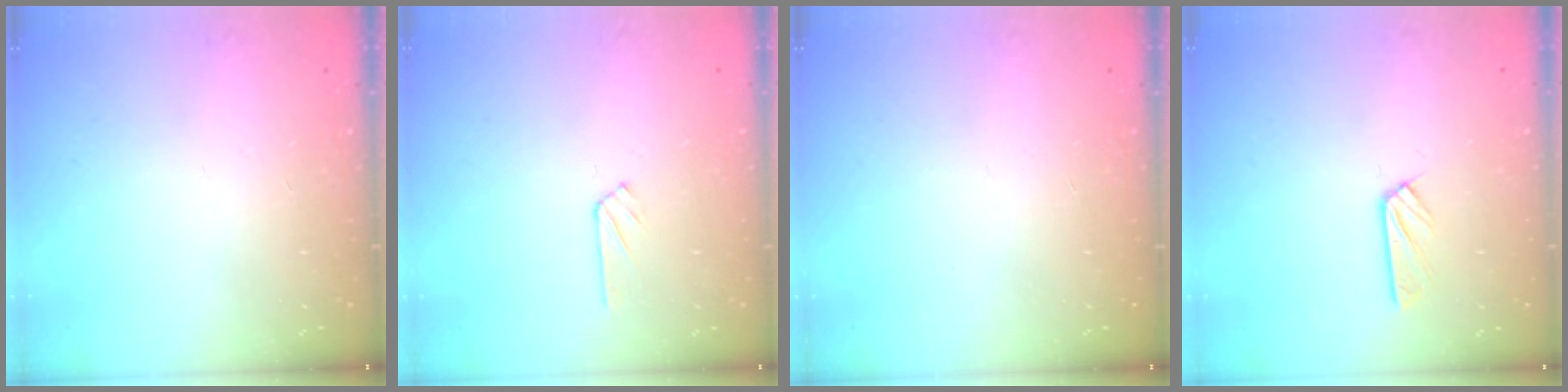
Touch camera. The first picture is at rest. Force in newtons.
{"total": 4.2, "press": 4.2, "slide": 0.5}
{"total": 0.0}
{"total": 4.6, "press": 4.6, "slide": 0.2}